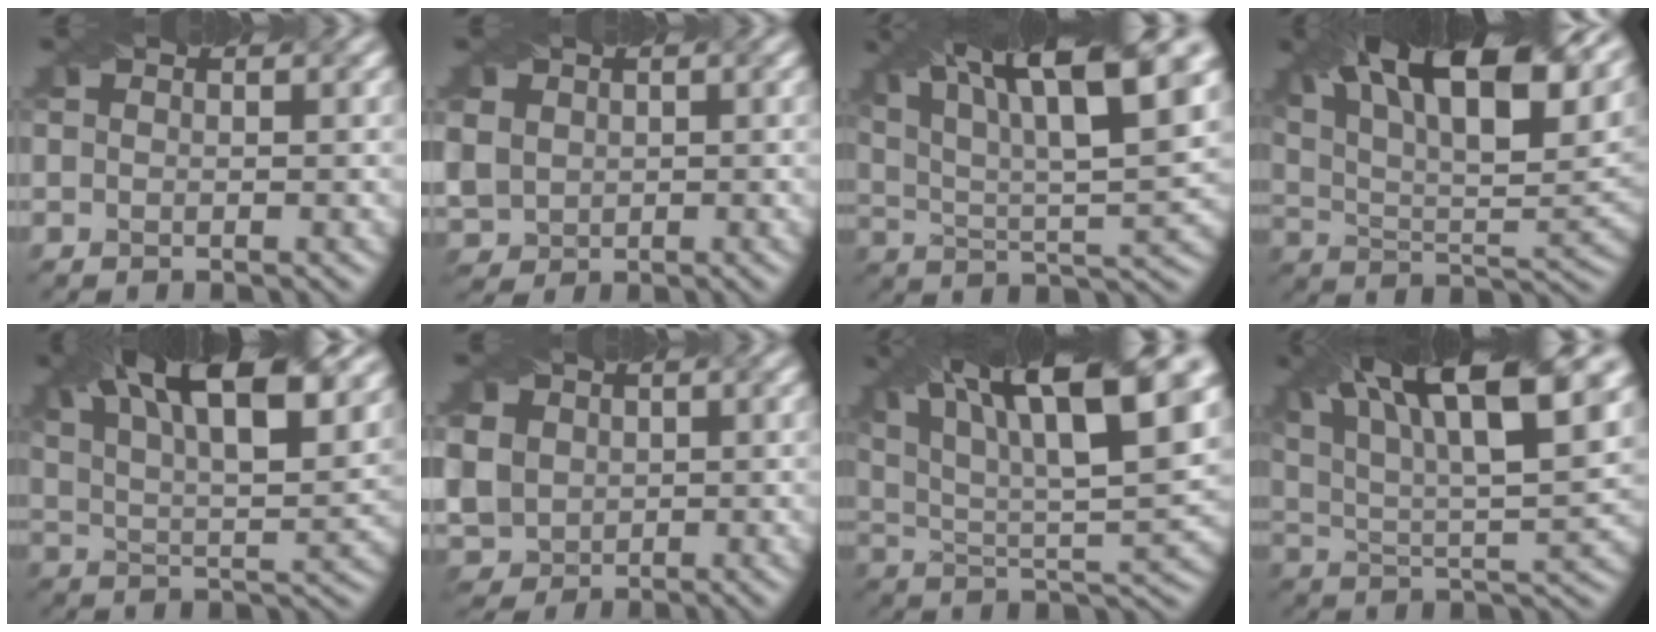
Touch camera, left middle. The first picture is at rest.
{"total": 4.2, "force": [1.0, 3.8, 1.6], "torque": [-0.063, 0.009, 0.031]}
{"total": 14.9, "force": [7.7, 4.6, 11.9], "torque": [-0.195, 0.018, 0.119]}
{"total": 17.5, "force": [9.6, 7.1, 12.9], "torque": [-0.188, 0.033, 0.145]}
{"total": 15.9, "force": [9.3, 5.9, 11.4], "torque": [-0.166, 0.033, 0.126]}
{"total": 7.7, "force": [1.3, 6.7, 3.6], "torque": [-0.088, 0.018, 0.016]}
{"total": 16.6, "force": [8.4, 5.3, 13.3], "torque": [-0.228, 0.023, 0.137]}
{"total": 16.2, "force": [8.5, 5.3, 12.7], "torque": [-0.200, 0.025, 0.124]}